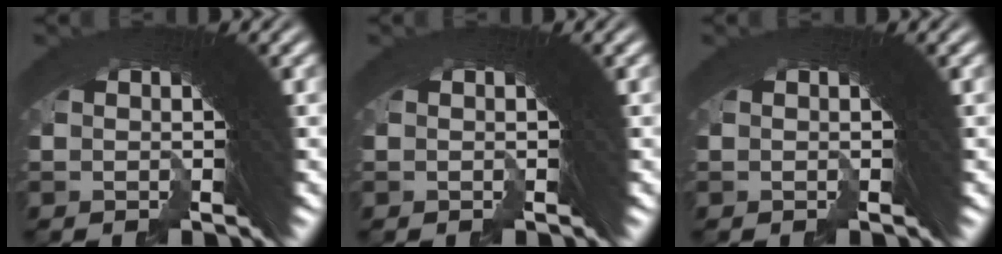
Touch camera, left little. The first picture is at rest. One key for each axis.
{"total": 0.0}
{"total": 0.0}